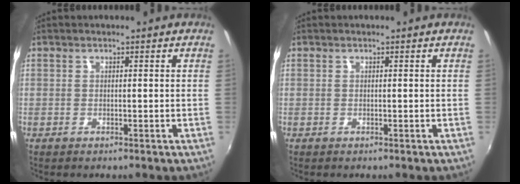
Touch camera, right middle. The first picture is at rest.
{"total": 0.0}